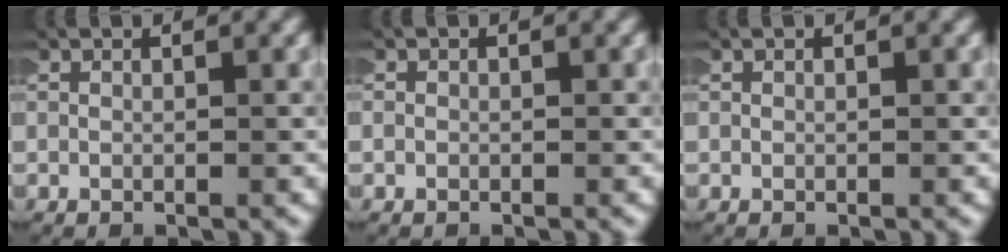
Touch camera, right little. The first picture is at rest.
{"total": 0.9, "force": [-0.3, 0.8, -0.1], "torque": [-0.003, 0.000, -0.008]}
{"total": 0.0}